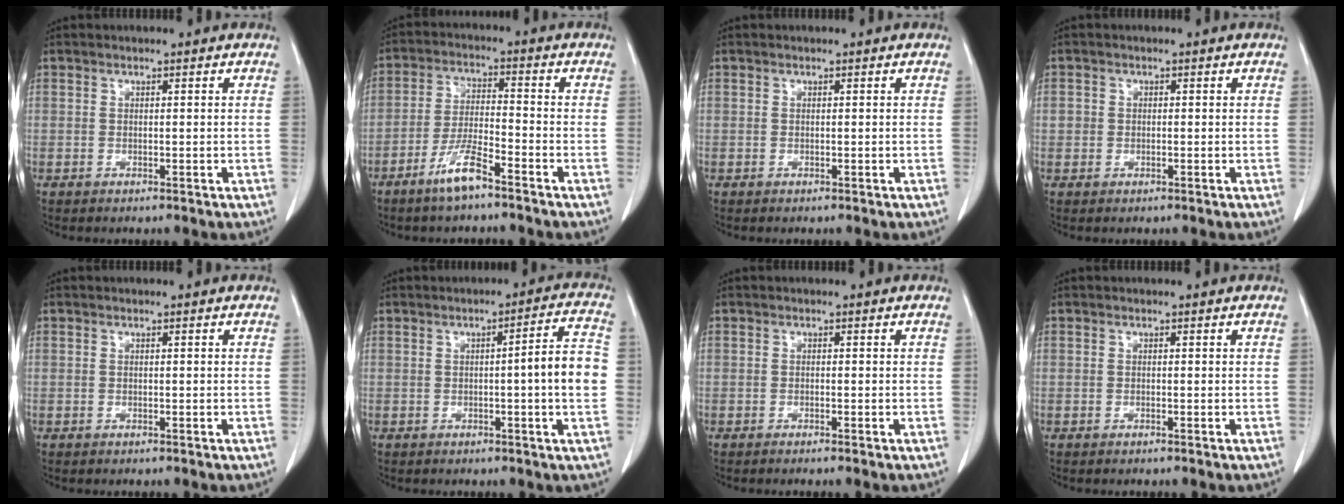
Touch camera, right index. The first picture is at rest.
{"total": 6.8, "force": [-4.8, 0.6, 4.8], "torque": [-0.101, -0.009, -0.095]}
{"total": 0.0}
{"total": 1.3, "force": [0.0, 1.2, 0.4], "torque": [-0.005, 0.007, 0.001]}
{"total": 0.0}
{"total": 7.2, "force": [-0.7, -0.2, 7.2], "torque": [-0.096, 0.010, -0.012]}
{"total": 0.9, "force": [-0.7, -0.3, 0.5], "torque": [-0.007, 0.003, -0.012]}
{"total": 0.0}